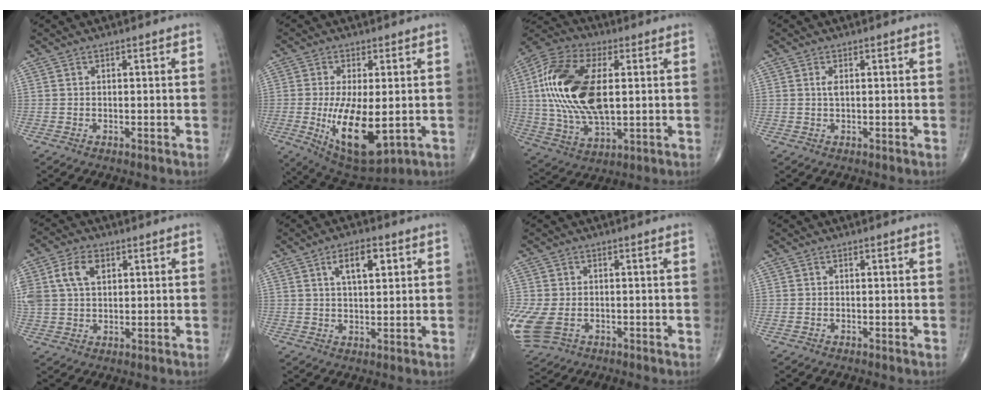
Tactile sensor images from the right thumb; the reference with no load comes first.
{"total": 14.0, "force": [-2.3, 5.8, 12.6], "torque": [-0.219, -0.026, -0.019]}
{"total": 22.4, "force": [2.8, 11.6, 19.0], "torque": [-0.389, -0.003, 0.046]}
{"total": 1.3, "force": [0.3, 0.5, 1.2], "torque": [-0.023, 0.002, 0.007]}
{"total": 9.6, "force": [3.2, 6.5, 6.3], "torque": [-0.132, 0.005, 0.065]}
{"total": 6.7, "force": [2.7, 3.0, 5.4], "torque": [-0.074, -0.007, 0.044]}
{"total": 12.0, "force": [-3.3, 8.6, 7.7], "torque": [-0.219, -0.009, -0.050]}
{"total": 0.7, "force": [-0.2, 0.4, 0.5], "torque": [-0.012, -0.001, -0.004]}